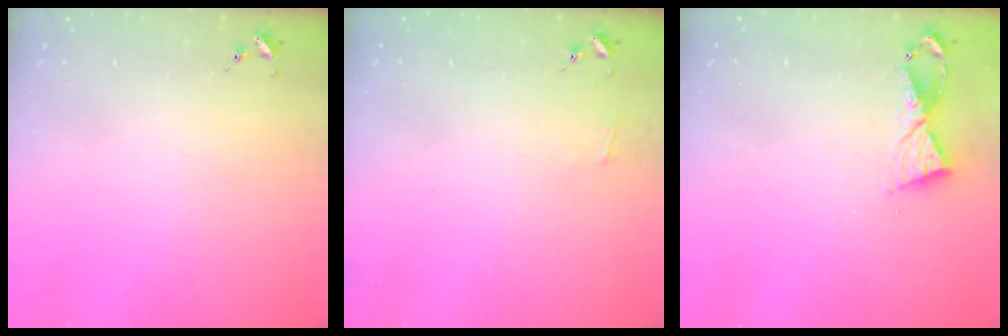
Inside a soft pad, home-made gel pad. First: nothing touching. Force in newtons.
{"total": 2.9, "press": 2.9, "slide": 0.3}
{"total": 5.8, "press": 5.8, "slide": 0.6}